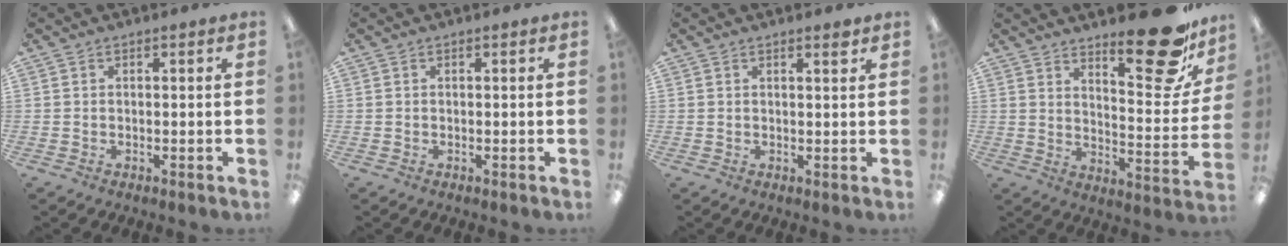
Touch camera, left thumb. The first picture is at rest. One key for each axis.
{"total": 0.0}
{"total": 1.6, "fx": 1.4, "fy": 0.2, "fz": 0.8, "tx": -0.010, "ty": -0.005, "tz": 0.023}
{"total": 21.0, "fx": 14.7, "fy": 7.0, "fz": 13.3, "tx": -0.161, "ty": -0.104, "tz": 0.233}